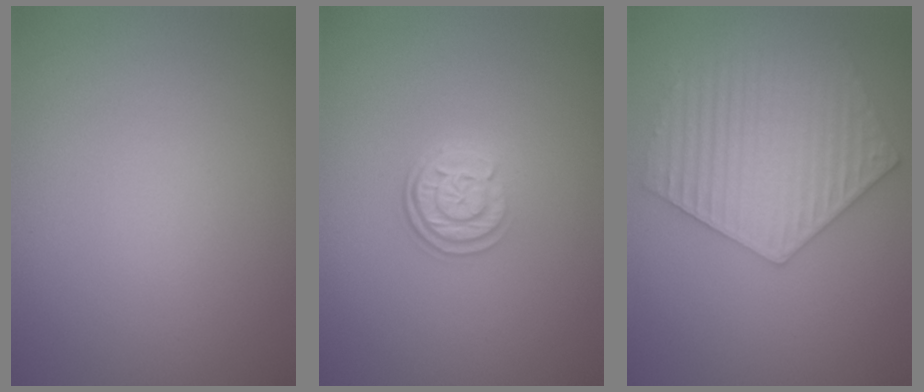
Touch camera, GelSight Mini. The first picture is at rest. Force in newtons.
{"total": 2.9, "press": 2.4, "slide": 1.7}
{"total": 5.4, "press": 5.0, "slide": 2.1}